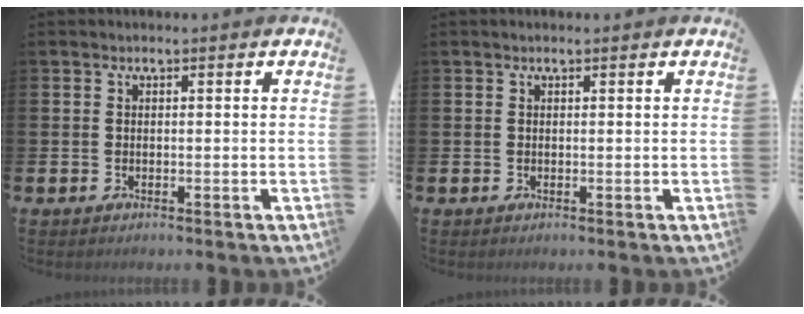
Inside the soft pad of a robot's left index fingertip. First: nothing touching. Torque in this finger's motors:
{"motor_torque": [0.23, -0.29, 0.15, 0.00]}